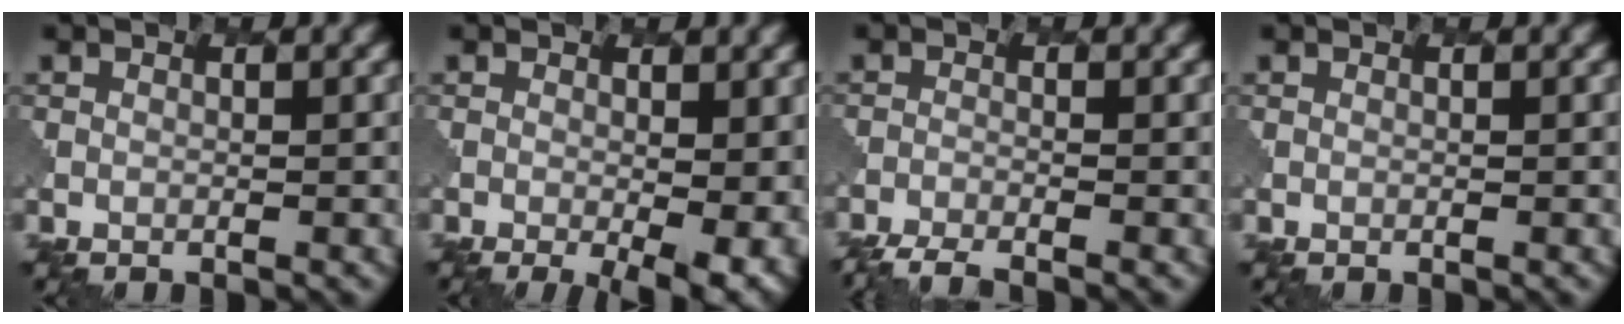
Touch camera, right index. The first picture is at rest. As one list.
[{"total": 6.0, "force": [-1.3, 2.1, 5.4], "torque": [-0.070, -0.018, -0.007]}, {"total": 4.3, "force": [-3.9, 0.6, 1.6], "torque": [-0.034, -0.017, -0.071]}, {"total": 0.0}]